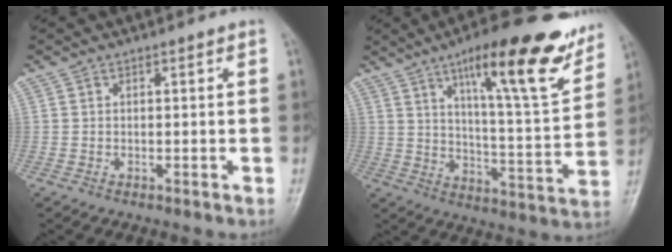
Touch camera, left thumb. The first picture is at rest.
{"total": 20.4, "force": [12.6, 4.4, 15.5], "torque": [-0.193, -0.059, 0.192]}